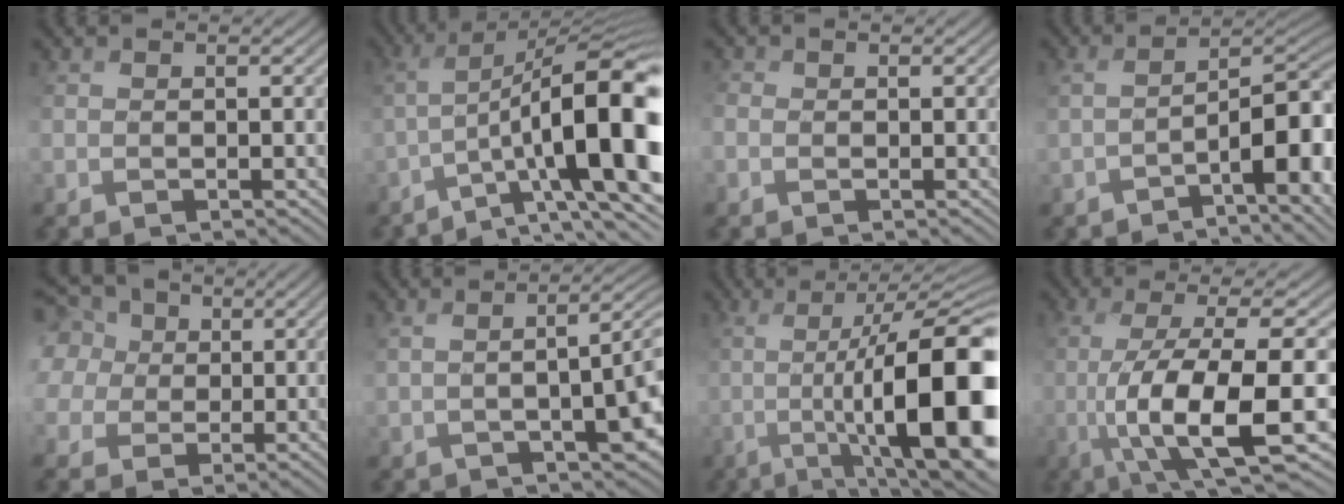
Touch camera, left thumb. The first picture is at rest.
{"total": 16.8, "force": [-4.0, 5.3, 15.4], "torque": [-0.243, -0.011, -0.046]}
{"total": 0.8, "force": [-0.5, 0.6, 0.2], "torque": [-0.019, -0.003, -0.002]}
{"total": 11.5, "force": [-4.7, 3.8, 9.8], "torque": [-0.119, 0.010, -0.051]}
{"total": 9.3, "force": [2.9, 7.9, 4.0], "torque": [-0.176, 0.017, 0.049]}
{"total": 6.6, "force": [-0.7, 2.0, 6.2], "torque": [-0.076, -0.005, -0.004]}
{"total": 16.6, "force": [-1.3, 5.0, 15.7], "torque": [-0.229, -0.020, 0.013]}
{"total": 14.9, "force": [-2.4, 4.7, 14.0], "torque": [-0.260, -0.017, -0.014]}